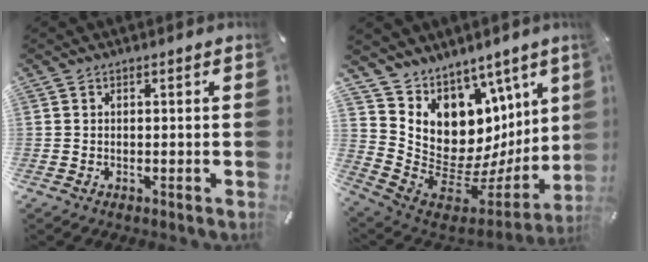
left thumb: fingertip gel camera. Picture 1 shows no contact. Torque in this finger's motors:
{"motor_torque": [1.59, 0.41, 1.37, -1.40, 0.37]}